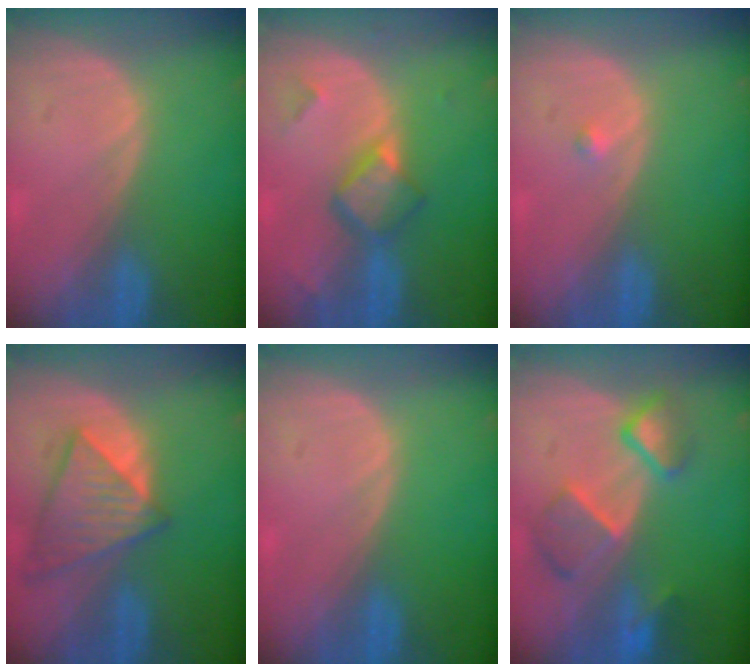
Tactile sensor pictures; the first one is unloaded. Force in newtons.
{"total": 5.7, "press": 4.9, "slide": 3.0}
{"total": 0.7, "press": 0.7, "slide": 0.1}
{"total": 8.0, "press": 7.2, "slide": 3.6}
{"total": 0.0}
{"total": 7.6, "press": 6.8, "slide": 3.5}